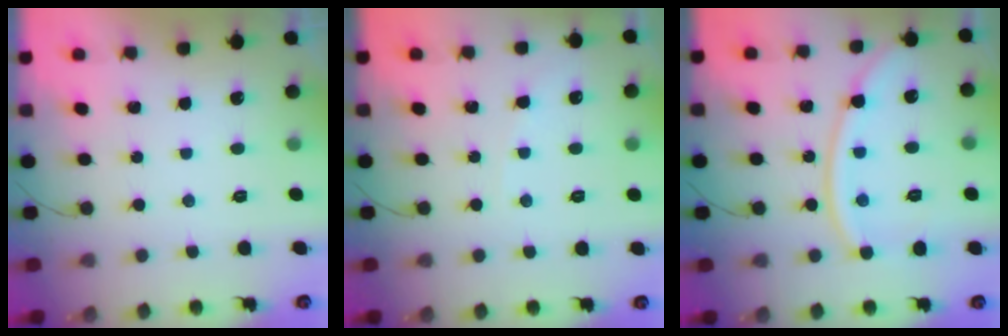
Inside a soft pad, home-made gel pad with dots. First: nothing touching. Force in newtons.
{"total": 2.9, "press": 2.9, "slide": 0.4}
{"total": 11.2, "press": 11.1, "slide": 1.4}